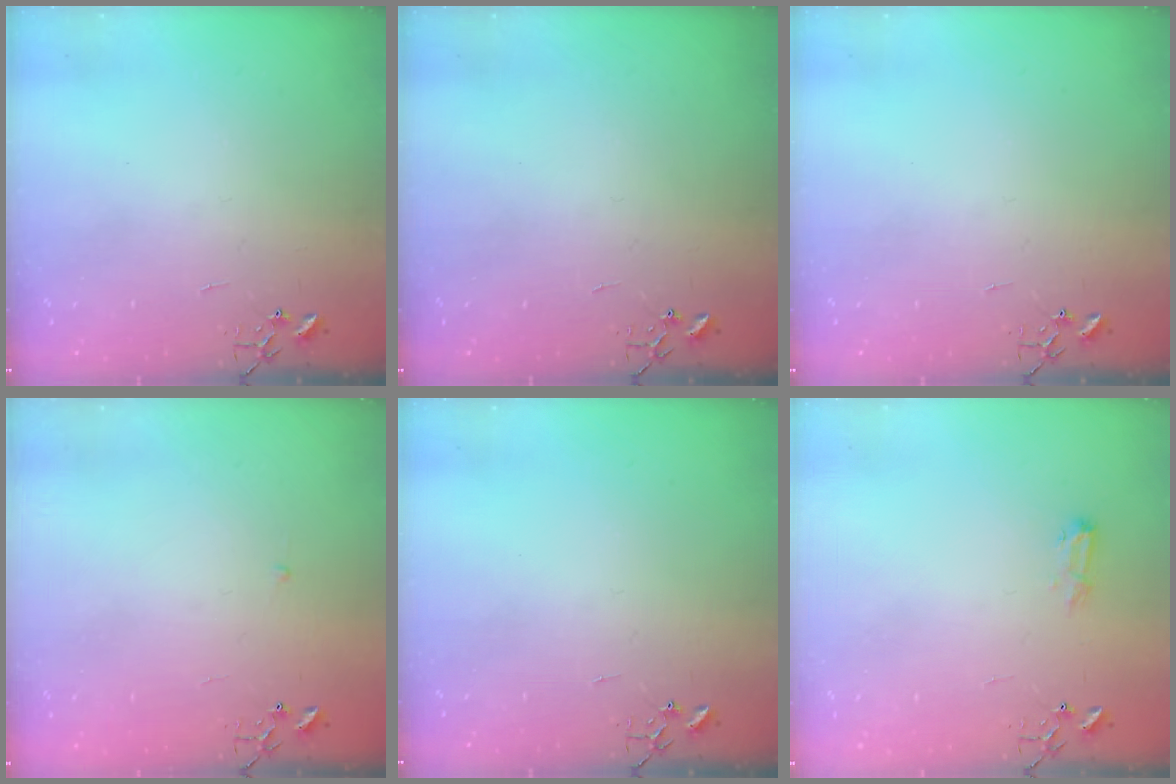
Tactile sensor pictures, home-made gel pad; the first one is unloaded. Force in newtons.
{"total": 0.0}
{"total": 0.0}
{"total": 2.3, "press": 2.3, "slide": 0.3}
{"total": 0.0}
{"total": 7.7, "press": 7.6, "slide": 0.9}